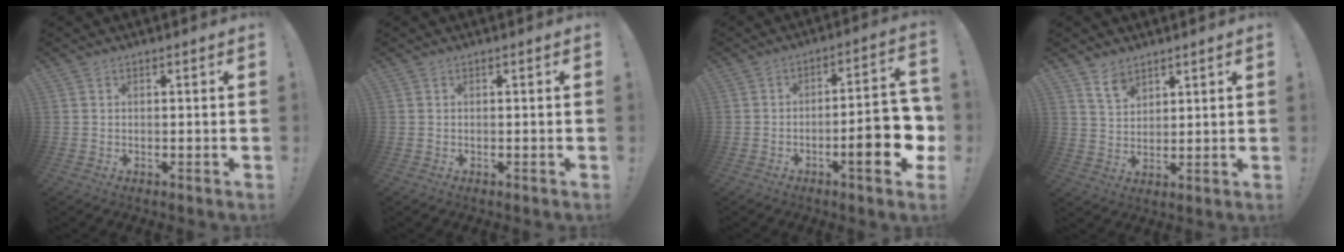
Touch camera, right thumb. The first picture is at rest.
{"total": 0.0}
{"total": 15.1, "force": [-4.1, 3.4, 14.1], "torque": [-0.177, 0.009, -0.059]}
{"total": 5.9, "force": [4.5, 3.1, 2.1], "torque": [-0.037, -0.023, 0.084]}